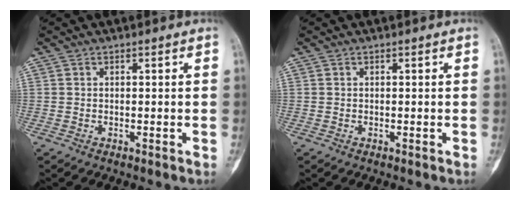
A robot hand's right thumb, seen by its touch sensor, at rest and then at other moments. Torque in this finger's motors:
{"motor_torque": [-0.12, 0.12, 0.05, 0.05, 0.00]}